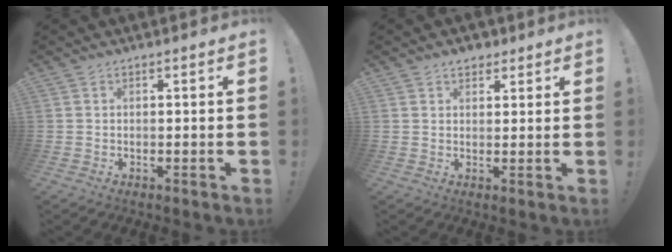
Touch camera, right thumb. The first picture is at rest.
{"total": 3.8, "force": [2.6, 2.5, 1.0], "torque": [-0.001, -0.012, 0.045]}